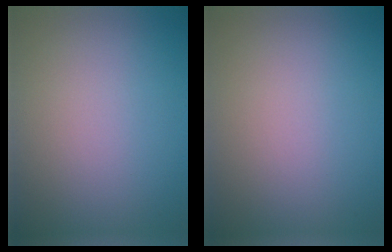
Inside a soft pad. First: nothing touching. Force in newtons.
{"total": 0.0}